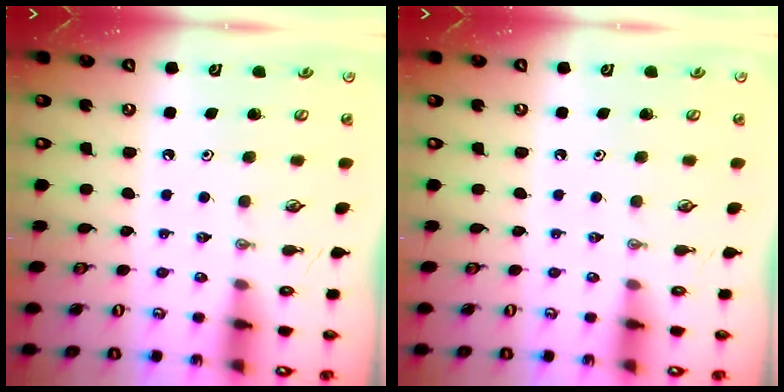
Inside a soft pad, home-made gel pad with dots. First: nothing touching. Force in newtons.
{"total": 0.0}